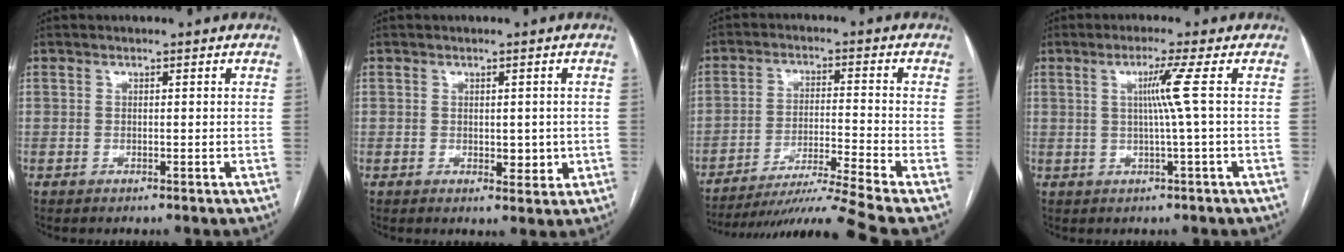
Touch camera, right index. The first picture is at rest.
{"total": 3.1, "force": [-0.1, 2.0, 2.4], "torque": [-0.026, -0.001, 0.008]}
{"total": 13.5, "force": [-11.5, -4.1, 5.7], "torque": [-0.087, -0.013, -0.190]}
{"total": 4.6, "force": [0.8, -2.0, 4.1], "torque": [-0.080, -0.003, 0.019]}